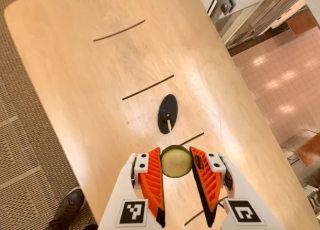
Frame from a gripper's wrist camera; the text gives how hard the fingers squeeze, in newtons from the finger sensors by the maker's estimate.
{"total": 7.7, "left": 7.9, "right": 7.5}